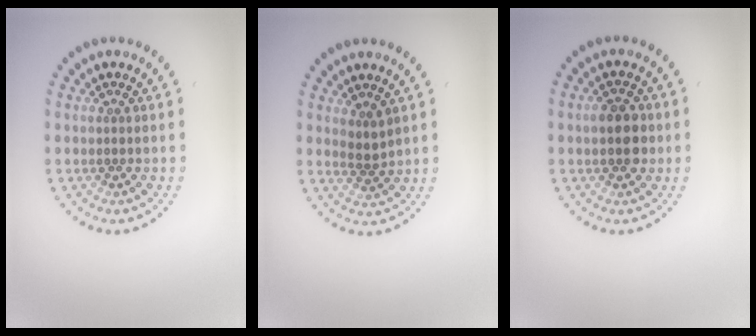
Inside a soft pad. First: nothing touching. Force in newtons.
{"total": 1.2, "press": 0.9, "slide": 0.8}
{"total": 3.2, "press": 3.2, "slide": 0.2}